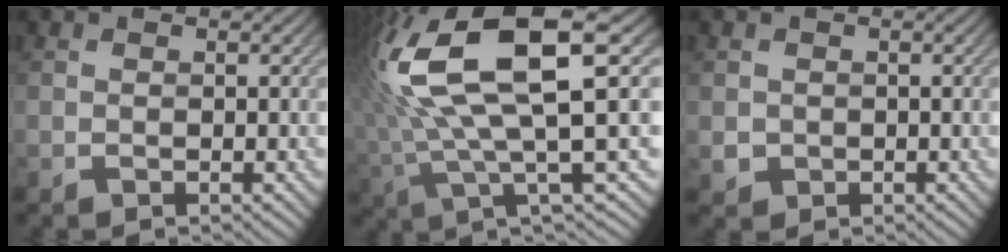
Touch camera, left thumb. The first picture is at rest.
{"total": 14.8, "force": [3.6, 4.3, 13.7], "torque": [-0.297, 0.011, 0.065]}
{"total": 1.6, "force": [-0.1, 1.6, 0.3], "torque": [-0.008, -0.008, -0.002]}